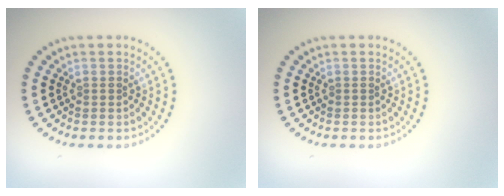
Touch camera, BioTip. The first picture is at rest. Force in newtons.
{"total": 0.0}